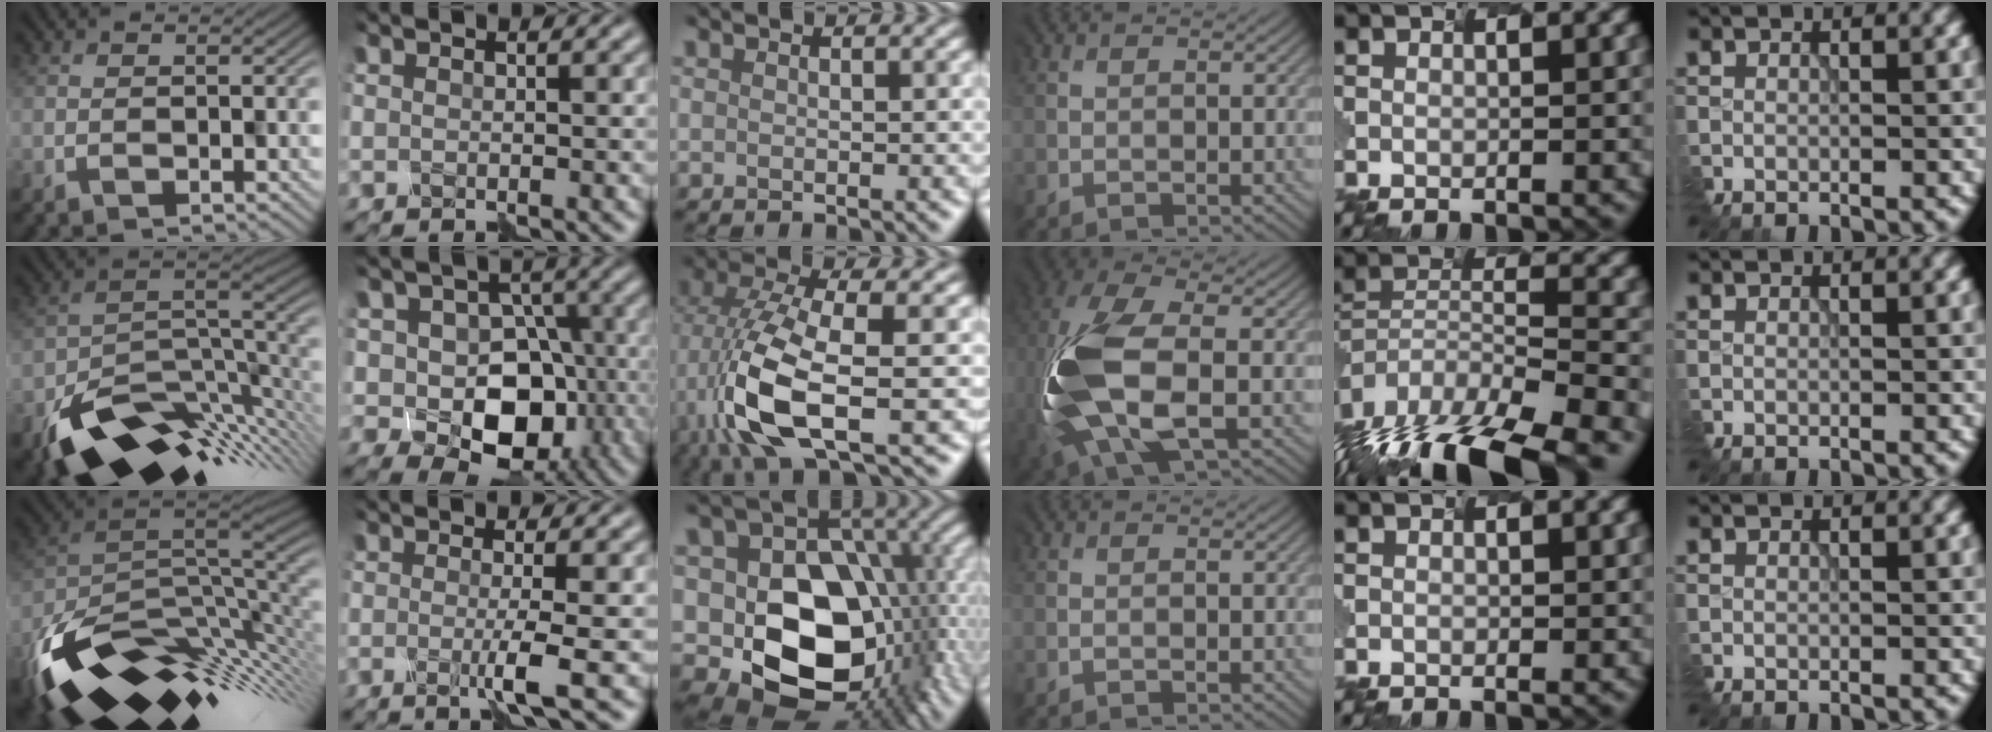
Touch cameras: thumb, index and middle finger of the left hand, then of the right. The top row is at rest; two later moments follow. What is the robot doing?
{"motion": "assemble", "object": "markers"}